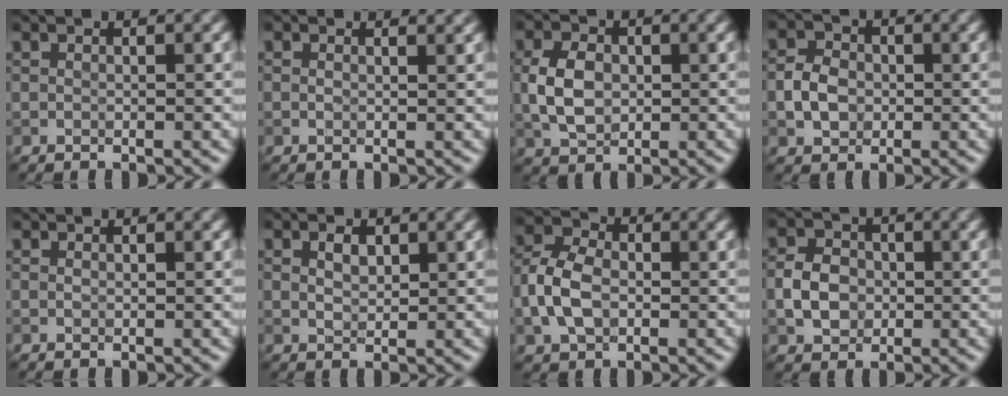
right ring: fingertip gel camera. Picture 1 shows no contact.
{"total": 1.3, "force": [1.0, 0.4, 0.7], "torque": [-0.012, -0.003, 0.004]}
{"total": 4.3, "force": [-0.1, 3.0, 3.0], "torque": [-0.063, 0.002, -0.004]}
{"total": 3.0, "force": [-0.5, 2.4, 1.7], "torque": [-0.034, 0.004, -0.015]}
{"total": 0.0}
{"total": 1.6, "force": [0.6, 1.0, 1.1], "torque": [-0.021, 0.001, 0.012]}
{"total": 4.9, "force": [-1.0, 3.5, 3.3], "torque": [-0.075, 0.008, -0.027]}
{"total": 3.6, "force": [-0.6, 2.9, 2.1], "torque": [-0.037, 0.004, -0.015]}